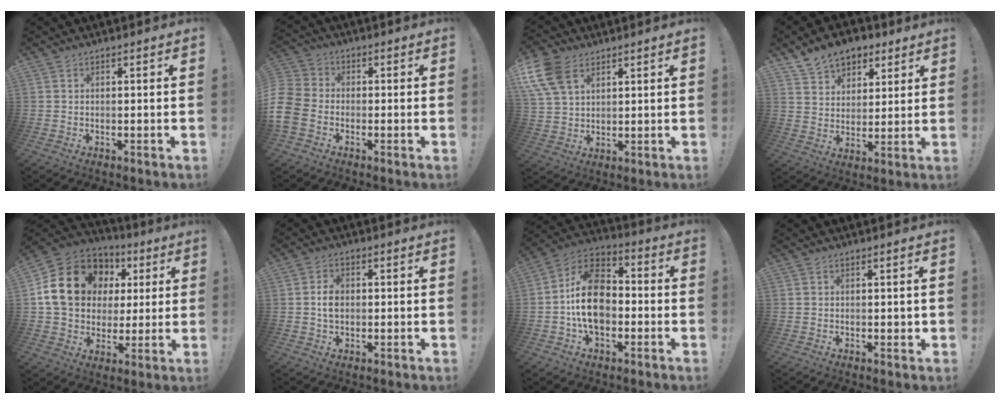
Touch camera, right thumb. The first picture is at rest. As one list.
[{"total": 8.1, "force": [-3.8, 6.0, 3.8], "torque": [-0.088, 0.025, -0.069]}, {"total": 12.7, "force": [6.3, 8.5, 7.0], "torque": [-0.138, -0.022, 0.128]}, {"total": 10.5, "force": [7.2, 6.9, 3.2], "torque": [-0.050, -0.045, 0.138]}, {"total": 20.4, "force": [6.3, 15.5, 11.8], "torque": [-0.189, -0.012, 0.137]}, {"total": 4.4, "force": [0.1, 3.2, 3.1], "torque": [-0.034, 0.003, -0.001]}, {"total": 17.7, "force": [-1.7, 12.5, 12.5], "torque": [-0.202, 0.027, -0.025]}, {"total": 1.2, "force": [0.2, 0.9, 0.7], "torque": [-0.005, 0.002, 0.002]}]